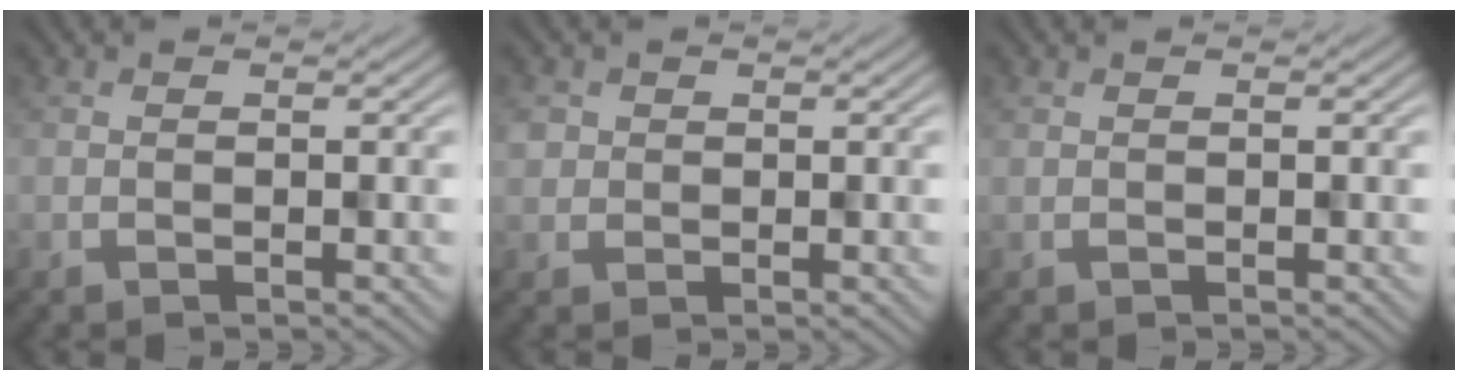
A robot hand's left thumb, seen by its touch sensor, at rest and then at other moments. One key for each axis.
{"total": 1.7, "fx": 0.1, "fy": 1.7, "fz": -0.2, "tx": 0.003, "ty": -0.005, "tz": 0.000}
{"total": 0.0}